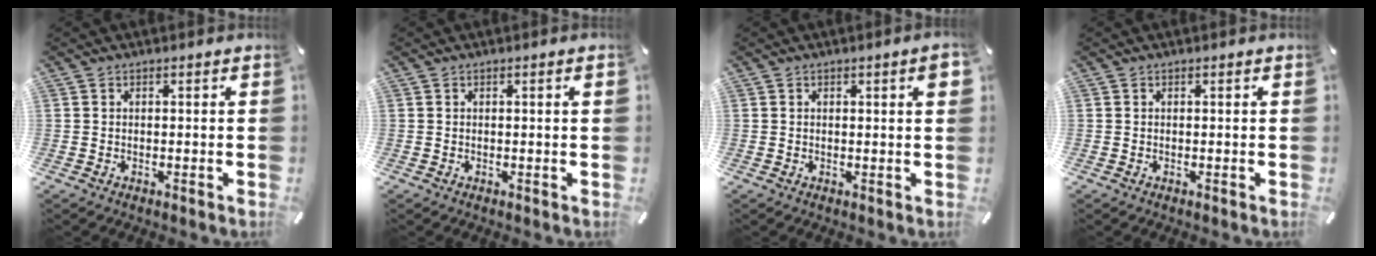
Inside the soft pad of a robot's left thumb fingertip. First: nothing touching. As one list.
[{"total": 1.0, "force": [0.1, 0.1, 1.0], "torque": [-0.017, -0.001, 0.002]}, {"total": 2.8, "force": [0.8, 0.5, 2.6], "torque": [-0.041, 0.000, 0.010]}, {"total": 0.0}]